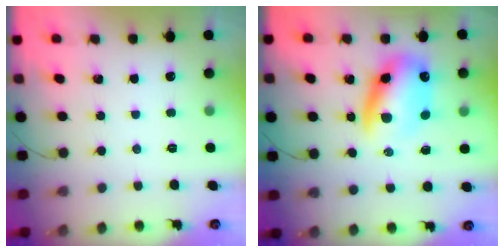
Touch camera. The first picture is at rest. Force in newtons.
{"total": 12.9, "press": 12.5, "slide": 3.2}